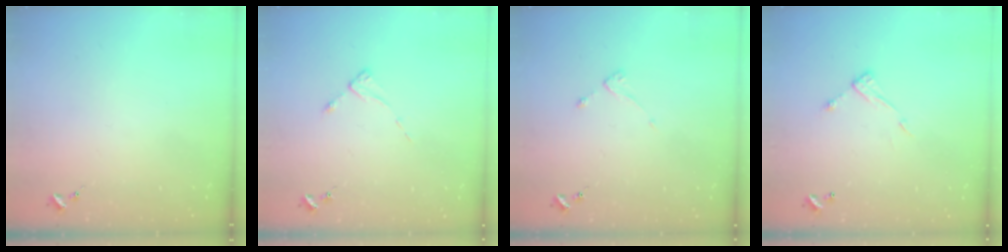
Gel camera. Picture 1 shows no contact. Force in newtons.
{"total": 2.2, "press": 2.2, "slide": 0.4}
{"total": 2.2, "press": 2.1, "slide": 0.4}
{"total": 7.5, "press": 7.5, "slide": 0.2}